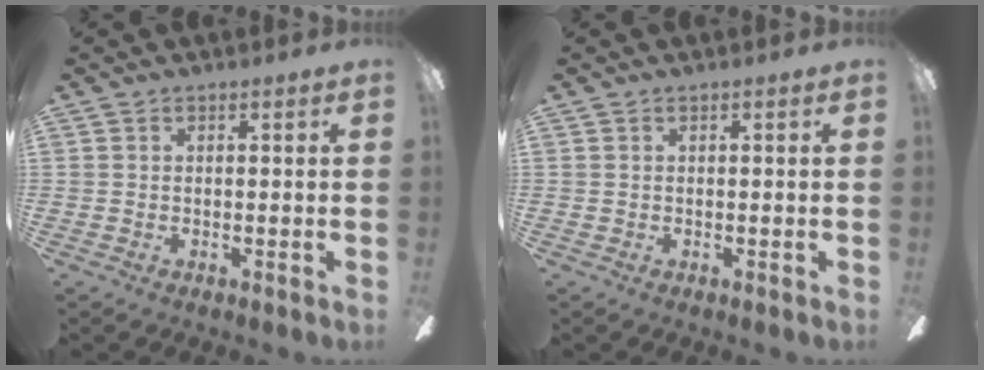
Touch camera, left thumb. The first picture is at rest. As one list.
[{"total": 0.0}]